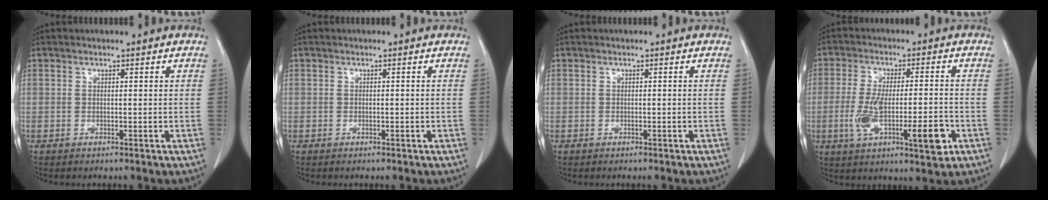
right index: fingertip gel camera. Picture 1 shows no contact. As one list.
[{"total": 0.0}, {"total": 0.0}, {"total": 11.6, "force": [-3.5, 2.3, 10.9], "torque": [-0.190, -0.005, -0.049]}]